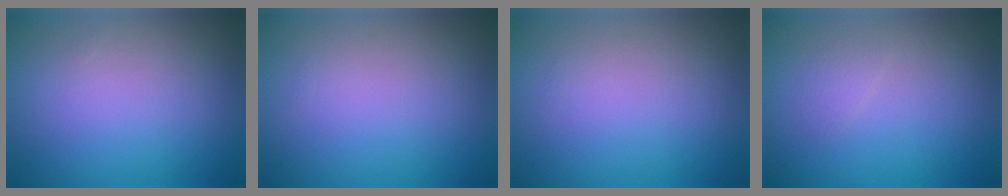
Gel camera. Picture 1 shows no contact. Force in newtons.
{"total": 0.0}
{"total": 0.0}
{"total": 0.8, "press": 0.8, "slide": 0.1}